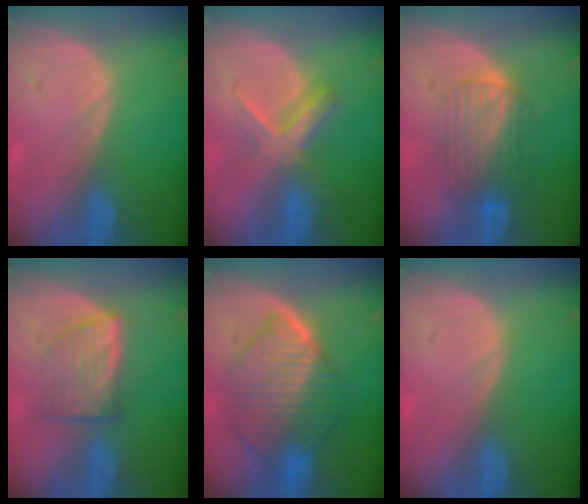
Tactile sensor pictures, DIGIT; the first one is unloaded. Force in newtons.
{"total": 5.5, "press": 5.4, "slide": 1.1}
{"total": 6.6, "press": 6.5, "slide": 1.3}
{"total": 5.7, "press": 5.6, "slide": 1.2}
{"total": 10.1, "press": 10.1, "slide": 1.0}
{"total": 0.0}